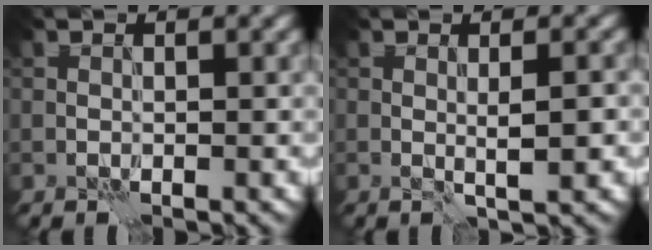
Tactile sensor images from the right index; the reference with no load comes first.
{"total": 2.3, "force": [0.1, 0.3, 2.2], "torque": [-0.035, 0.000, 0.002]}